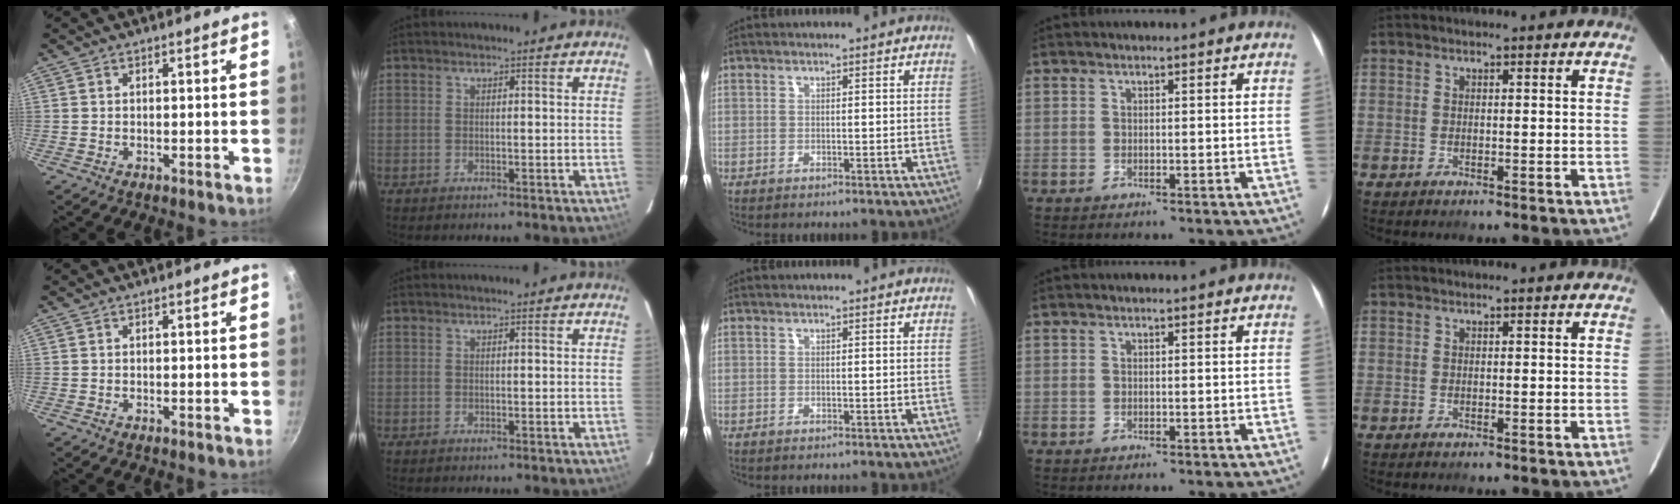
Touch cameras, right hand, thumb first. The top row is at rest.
{}